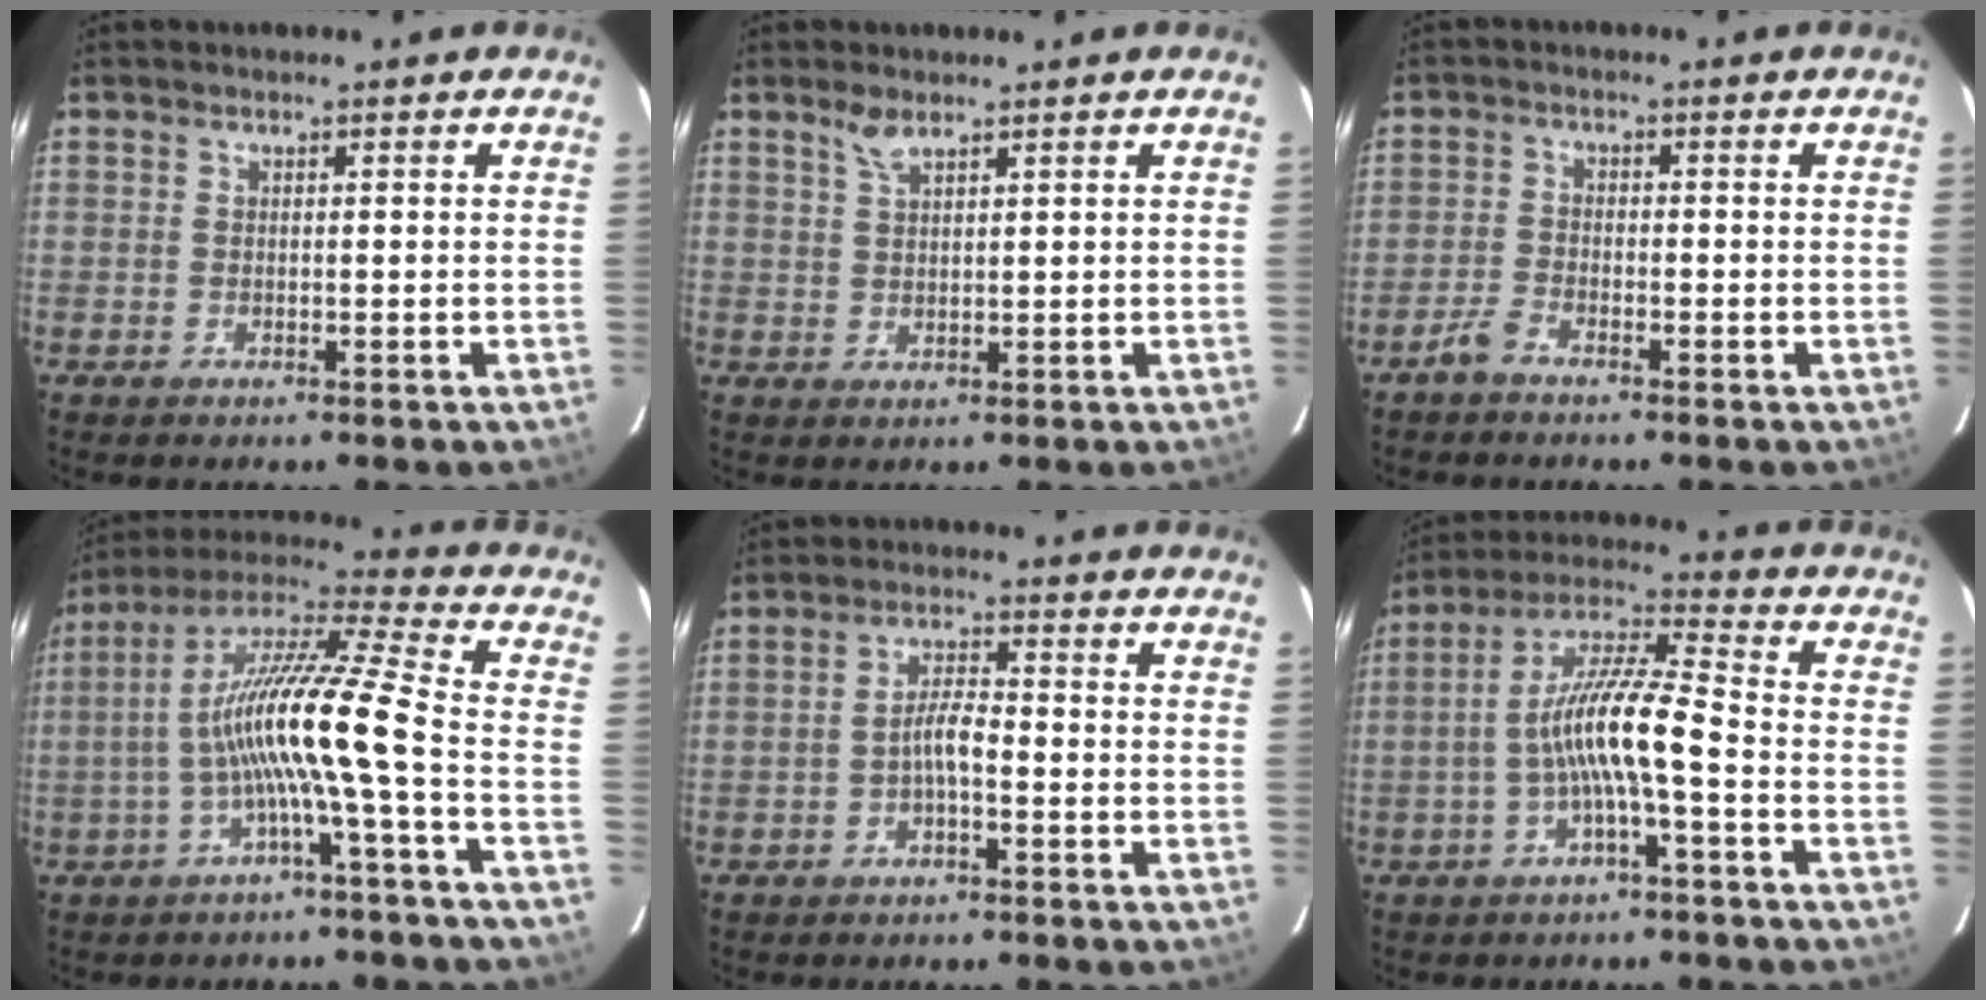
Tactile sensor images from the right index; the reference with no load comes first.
{"total": 2.5, "force": [1.9, 0.7, 1.4], "torque": [-0.028, 0.004, 0.038]}
{"total": 3.0, "force": [-2.4, 0.9, 1.4], "torque": [-0.046, 0.003, -0.052]}
{"total": 13.3, "force": [-3.6, -1.0, 12.8], "torque": [-0.239, 0.011, -0.069]}
{"total": 3.3, "force": [-1.7, 0.6, 2.7], "torque": [-0.055, 0.010, -0.033]}
{"total": 9.9, "force": [-3.0, 0.8, 9.4], "torque": [-0.198, 0.018, -0.059]}